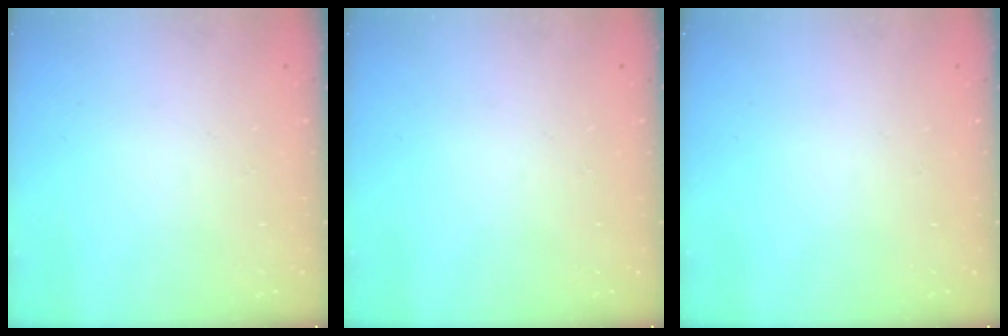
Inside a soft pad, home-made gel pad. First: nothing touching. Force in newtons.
{"total": 0.0}
{"total": 0.0}